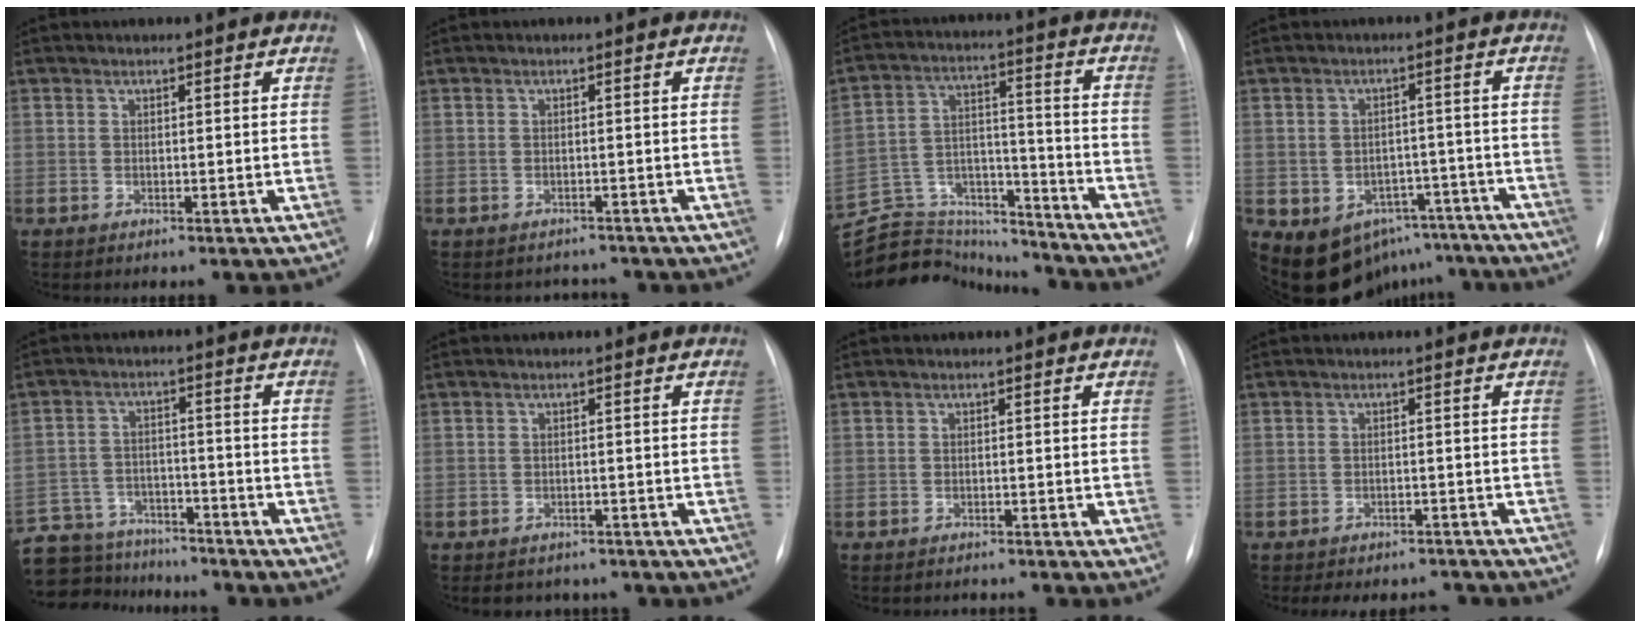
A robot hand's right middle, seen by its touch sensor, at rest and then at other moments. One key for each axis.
{"total": 2.4, "fx": -2.1, "fy": 1.0, "fz": -0.5, "tx": 0.005, "ty": 0.007, "tz": -0.028}
{"total": 19.3, "fx": -18.4, "fy": 5.1, "fz": 2.6, "tx": -0.070, "ty": 0.051, "tz": -0.281}
{"total": 12.5, "fx": -8.4, "fy": 8.5, "fz": 3.6, "tx": -0.046, "ty": 0.035, "tz": -0.101}
{"total": 16.5, "fx": -14.7, "fy": 6.2, "fz": 4.3, "tx": -0.109, "ty": 0.013, "tz": -0.219}
{"total": 6.5, "fx": -5.5, "fy": 3.1, "fz": 1.4, "tx": -0.014, "ty": 0.007, "tz": -0.059}
{"total": 1.6, "fx": -1.5, "fy": -0.7, "fz": 0.0, "tx": 0.007, "ty": -0.007, "tz": -0.022}
{"total": 9.5, "fx": -8.6, "fy": 3.3, "fz": 2.2, "tx": -0.036, "ty": 0.013, "tz": -0.100}